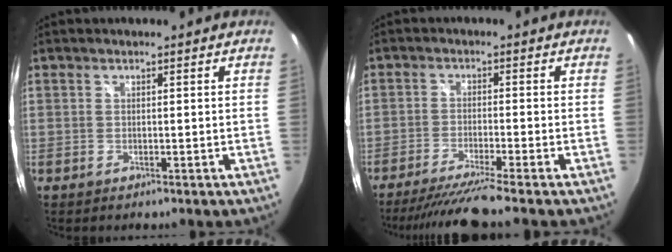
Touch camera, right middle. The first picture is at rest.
{"total": 9.6, "force": [-8.3, -1.7, 4.6], "torque": [-0.100, -0.020, -0.139]}